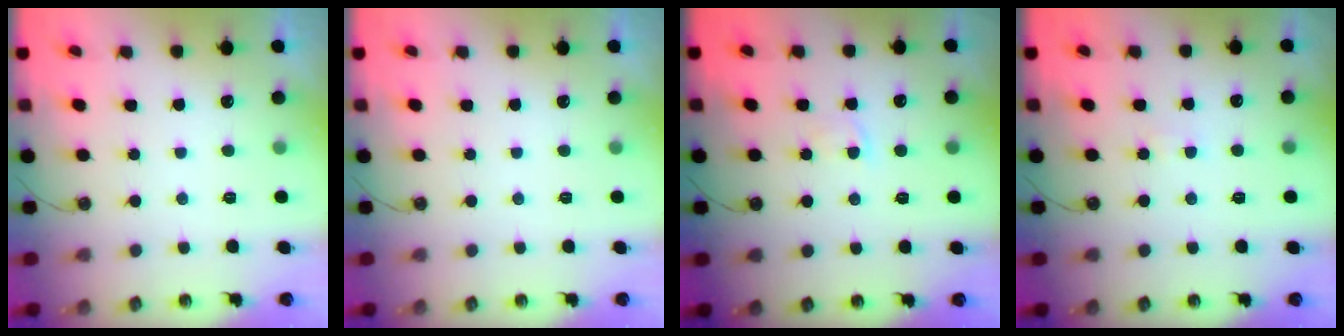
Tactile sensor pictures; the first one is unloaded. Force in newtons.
{"total": 0.0}
{"total": 1.5, "press": 1.4, "slide": 0.3}
{"total": 1.5, "press": 1.5, "slide": 0.3}